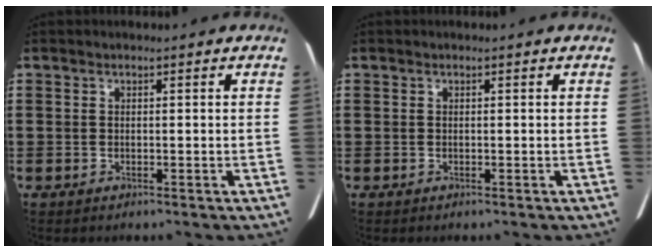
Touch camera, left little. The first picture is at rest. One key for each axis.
{"total": 0.0}